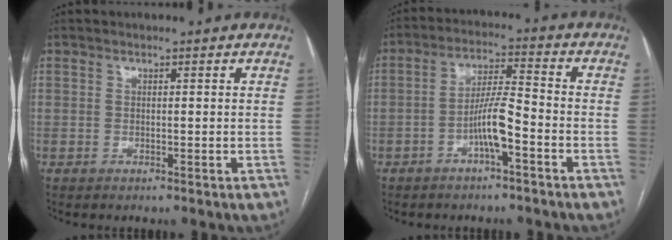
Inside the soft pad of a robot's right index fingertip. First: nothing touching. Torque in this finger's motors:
{"motor_torque": [0.47, 0.06, 0.58, 0.14]}